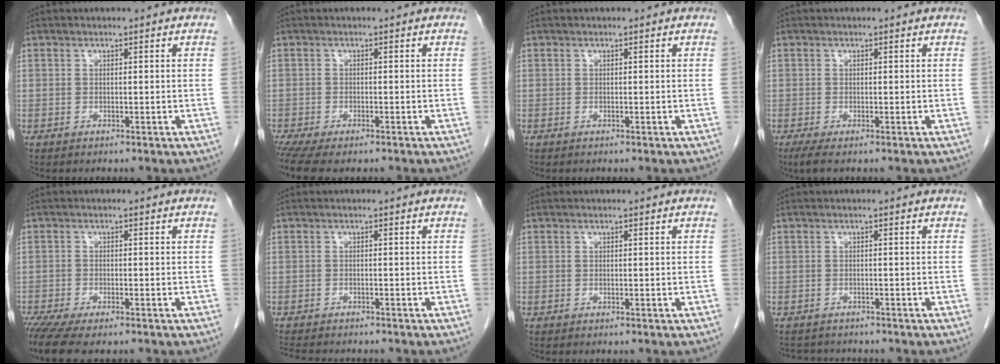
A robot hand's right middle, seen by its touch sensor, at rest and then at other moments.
{"total": 7.1, "force": [-5.6, 2.0, 3.9], "torque": [-0.063, -0.010, -0.085]}
{"total": 0.0}
{"total": 2.2, "force": [-1.3, 0.3, 1.7], "torque": [-0.034, -0.009, -0.022]}
{"total": 7.9, "force": [-6.2, 1.6, 4.5], "torque": [-0.074, -0.016, -0.099]}
{"total": 7.5, "force": [-6.7, 1.7, 3.0], "torque": [-0.049, -0.005, -0.093]}
{"total": 0.0}
{"total": 4.1, "force": [-3.9, 1.2, 0.7], "torque": [-0.010, -0.004, -0.053]}